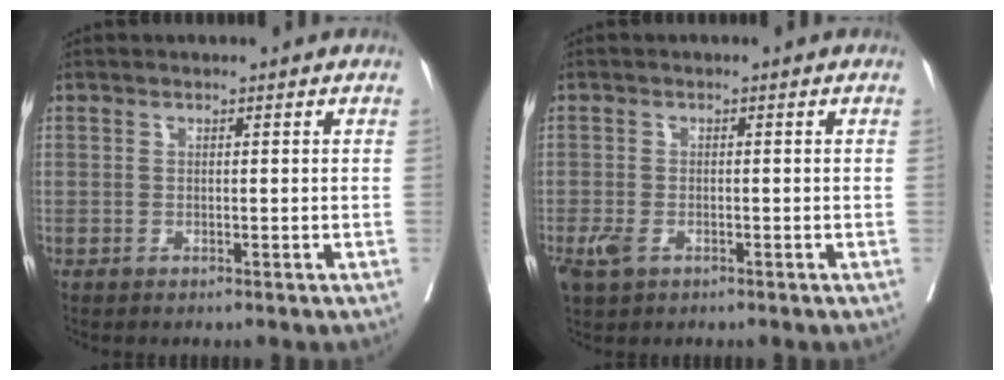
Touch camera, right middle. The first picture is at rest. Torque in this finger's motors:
{"motor_torque": [0.68, -0.58, 0.28, 0.08]}